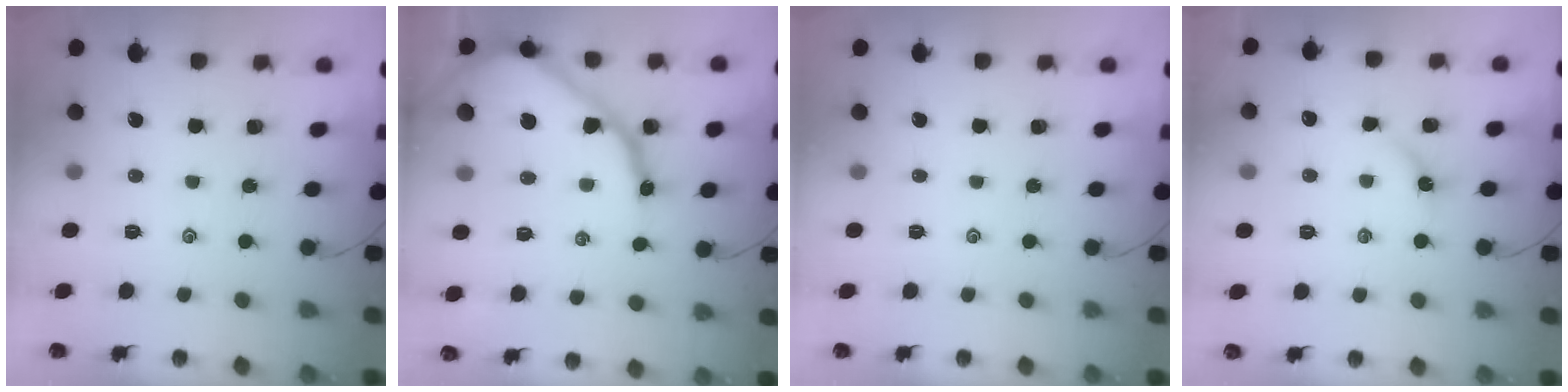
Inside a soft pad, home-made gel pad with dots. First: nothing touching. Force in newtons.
{"total": 17.6, "press": 17.5, "slide": 1.9}
{"total": 0.0}
{"total": 2.7, "press": 2.6, "slide": 0.6}